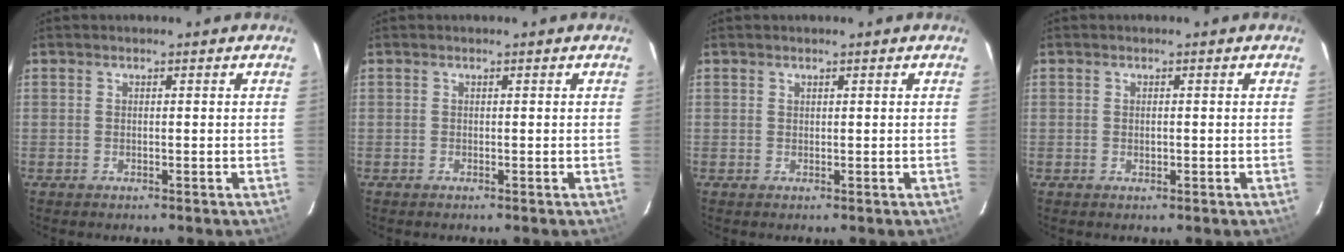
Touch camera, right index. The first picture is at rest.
{"total": 0.0}
{"total": 0.0}
{"total": 0.8, "force": [-0.1, 0.5, 0.7], "torque": [-0.012, 0.002, 0.000]}